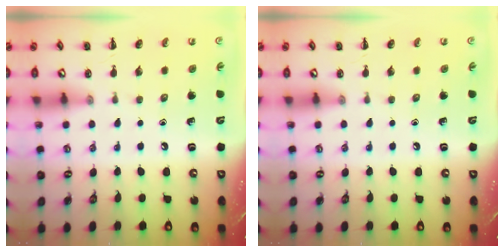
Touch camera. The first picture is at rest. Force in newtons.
{"total": 0.0}